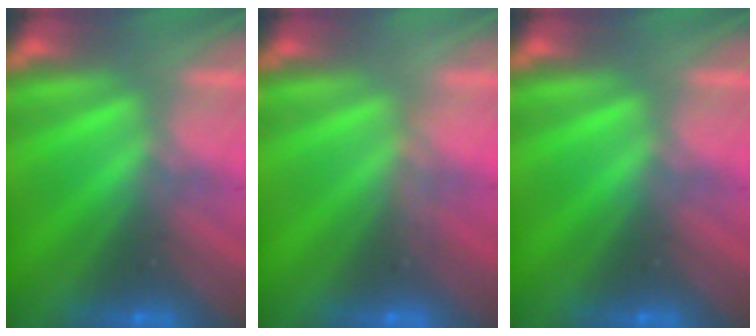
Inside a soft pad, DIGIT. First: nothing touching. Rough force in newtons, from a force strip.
{"total": 3.1}
{"total": 0.0}